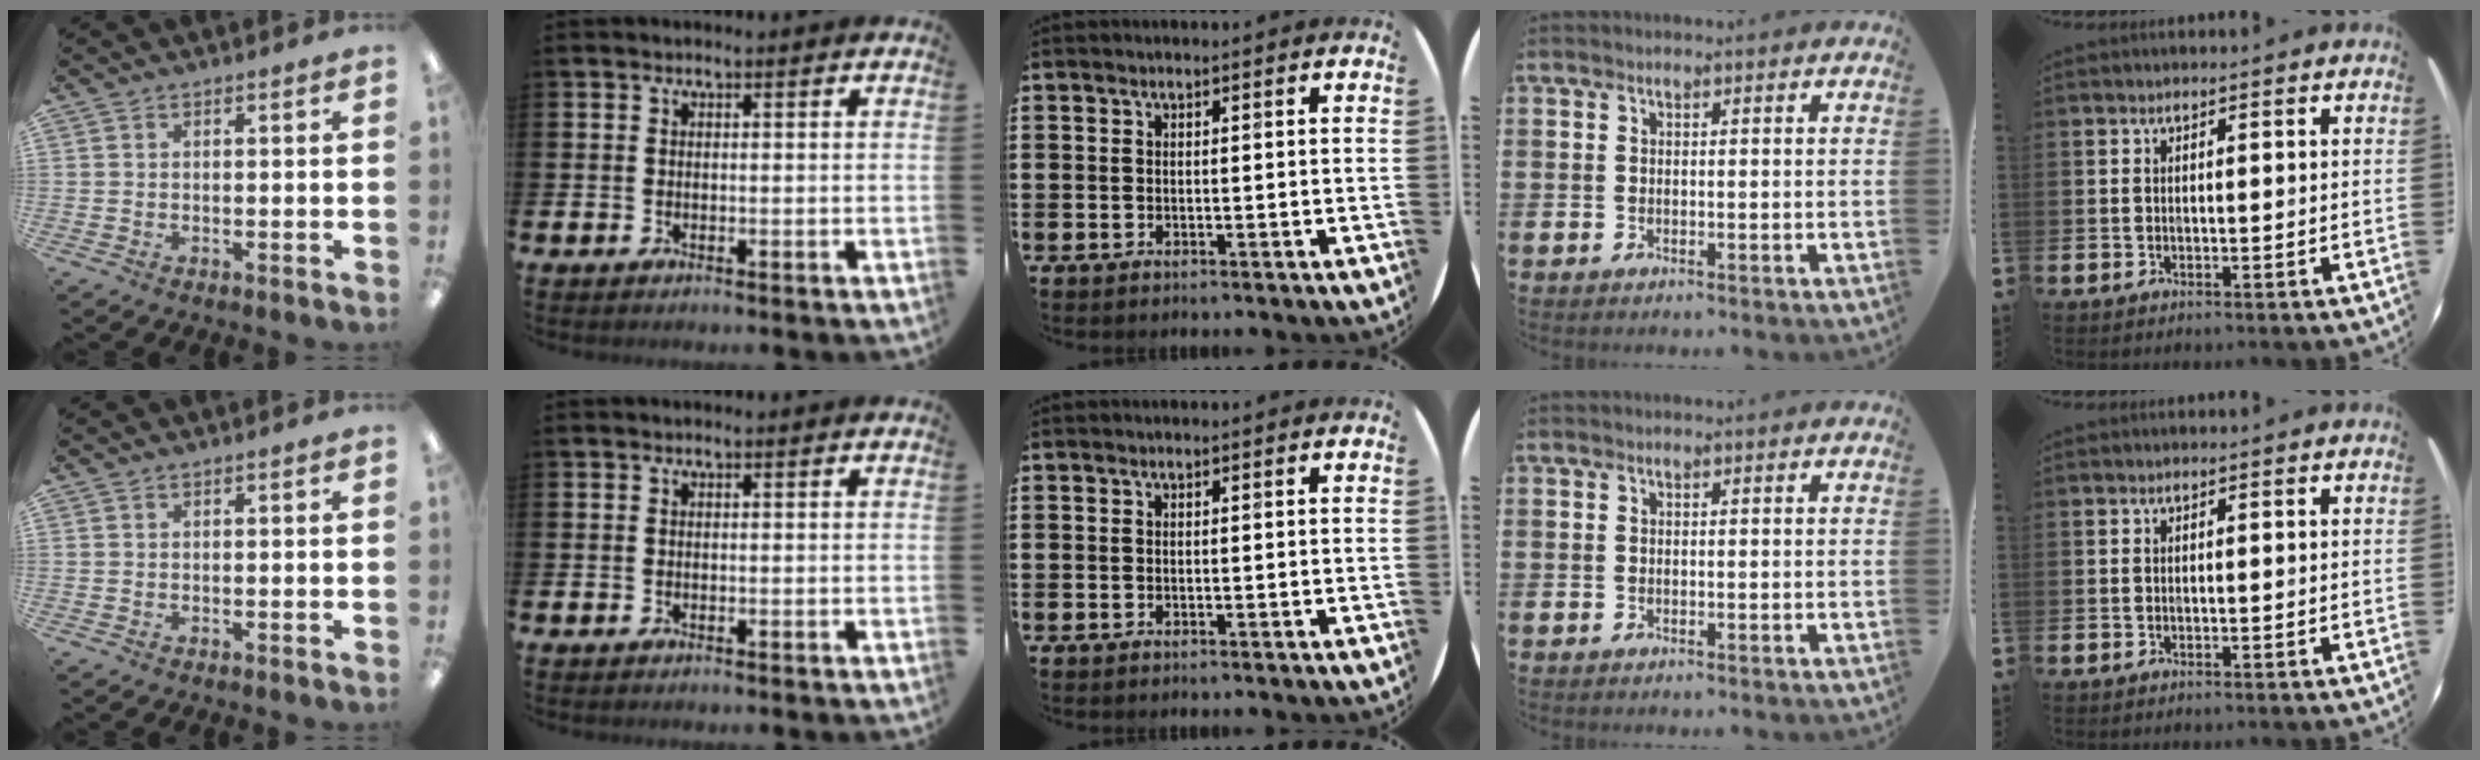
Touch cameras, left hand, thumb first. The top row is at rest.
{}